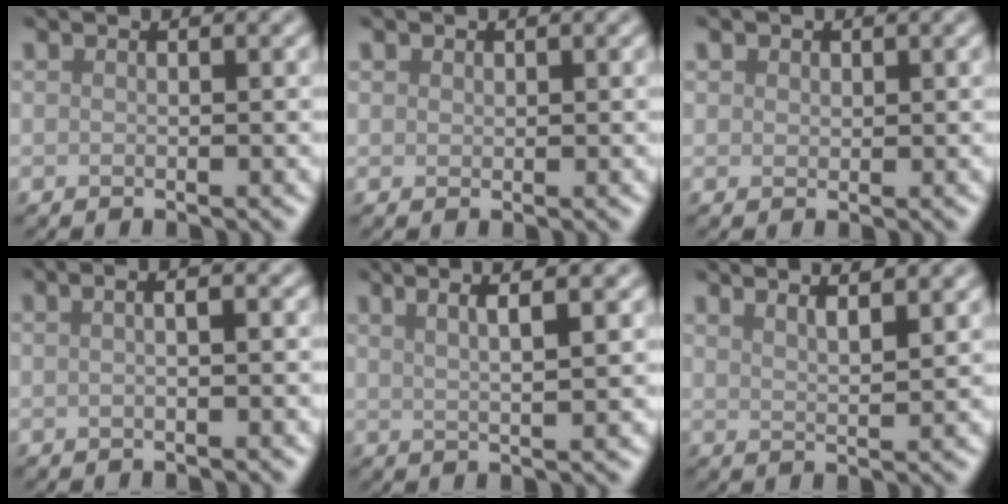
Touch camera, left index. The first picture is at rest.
{"total": 0.8, "force": [0.4, 0.6, 0.1], "torque": [0.001, -0.001, 0.007]}
{"total": 1.1, "force": [0.6, 0.9, 0.3], "torque": [-0.004, -0.001, 0.008]}
{"total": 3.1, "force": [0.7, 1.4, 2.6], "torque": [-0.007, 0.007, -0.014]}
{"total": 4.3, "force": [2.1, 0.9, 3.6], "torque": [-0.039, 0.014, 0.014]}
{"total": 4.2, "force": [3.2, 1.3, 2.4], "torque": [-0.006, 0.023, 0.020]}